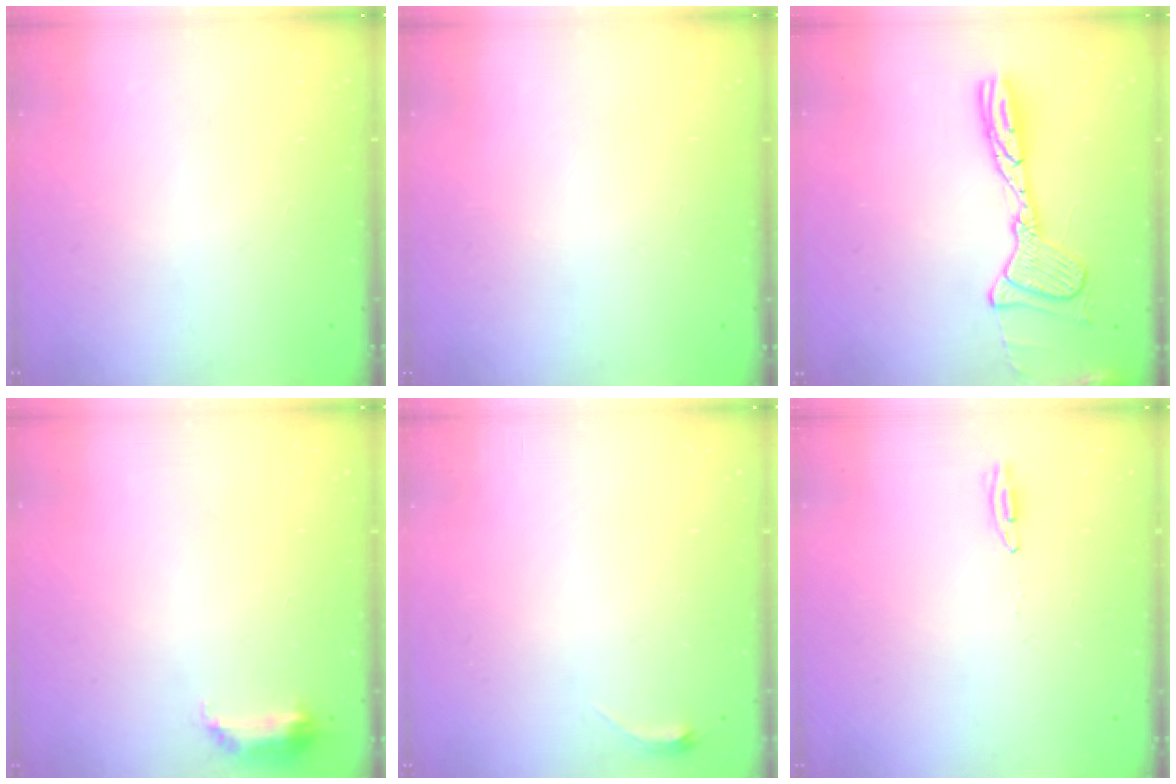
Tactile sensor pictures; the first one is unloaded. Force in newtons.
{"total": 0.0}
{"total": 16.1, "press": 16.0, "slide": 1.6}
{"total": 11.5, "press": 6.8, "slide": 9.2}
{"total": 3.3, "press": 3.3, "slide": 0.6}
{"total": 2.9, "press": 2.7, "slide": 1.1}